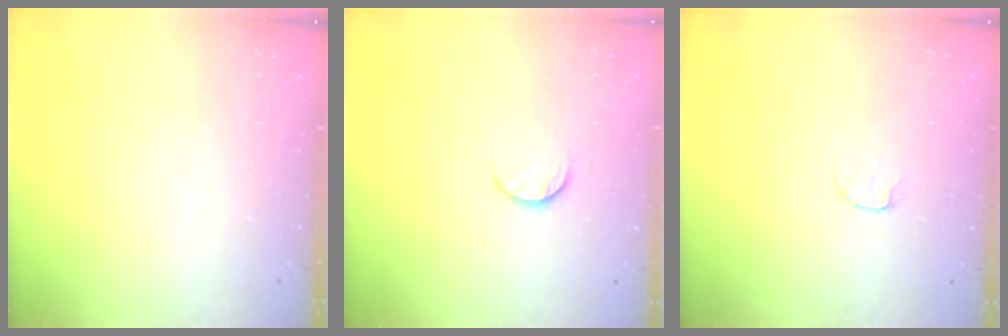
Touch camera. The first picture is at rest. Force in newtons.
{"total": 7.3, "press": 7.3, "slide": 0.8}
{"total": 5.0, "press": 5.0, "slide": 0.5}